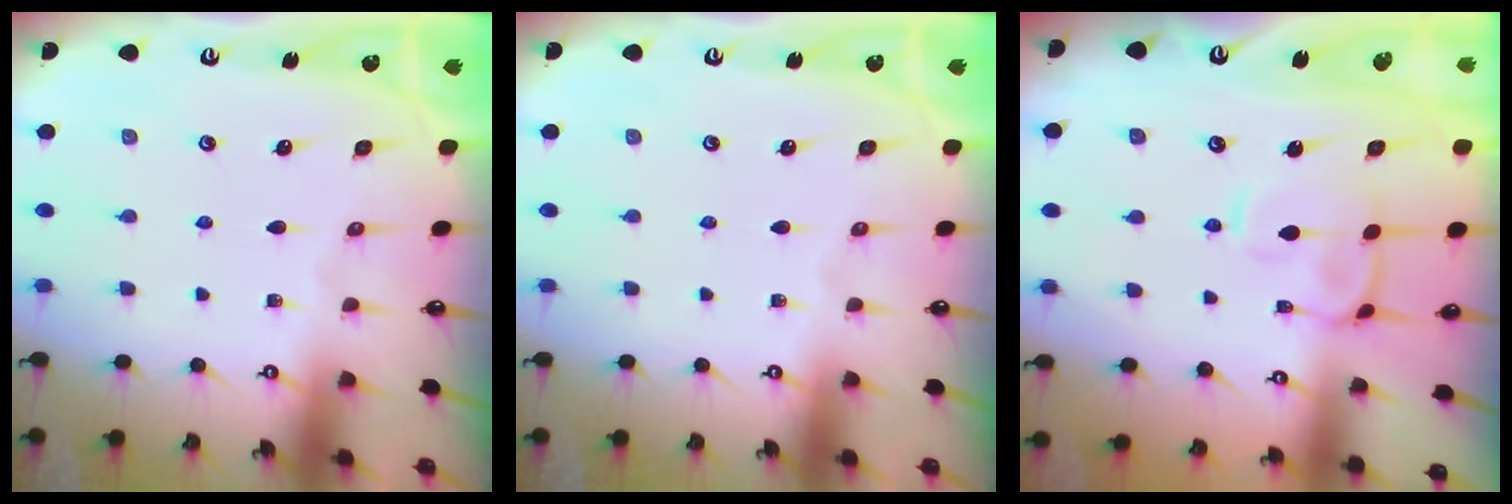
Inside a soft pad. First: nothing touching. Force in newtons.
{"total": 0.0}
{"total": 3.7, "press": 3.5, "slide": 1.1}